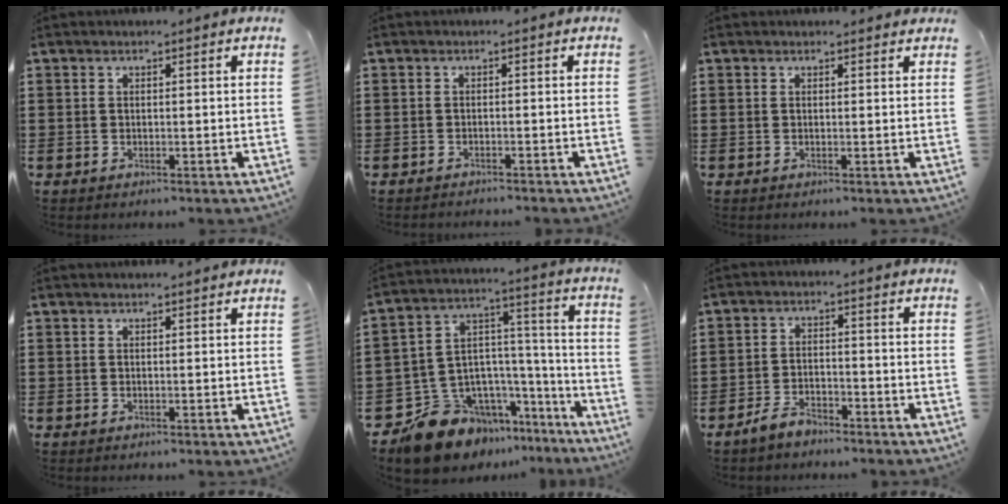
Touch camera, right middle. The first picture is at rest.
{"total": 0.9, "force": [-0.9, -0.1, 0.0], "torque": [-0.003, 0.000, -0.019]}
{"total": 0.5, "force": [0.4, 0.4, 0.1], "torque": [0.004, -0.002, 0.005]}
{"total": 0.5, "force": [0.5, -0.1, 0.1], "torque": [0.005, -0.005, 0.008]}
{"total": 13.8, "force": [-11.4, 7.1, 3.1], "torque": [-0.094, 0.021, -0.208]}
{"total": 3.6, "force": [-3.2, 1.1, 1.1], "torque": [-0.029, 0.008, -0.066]}